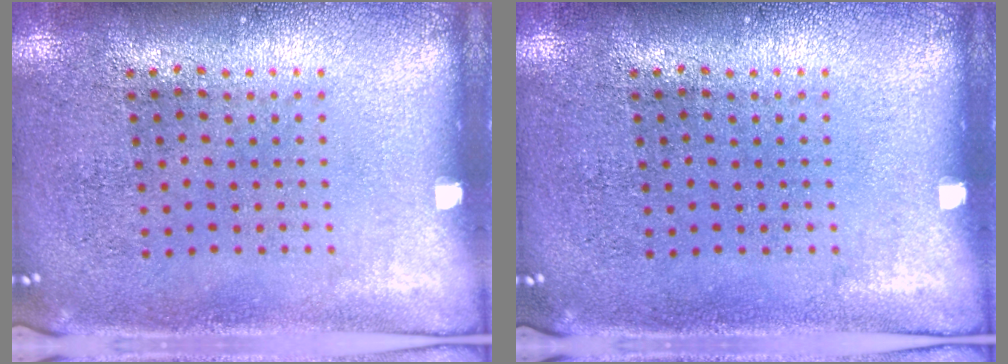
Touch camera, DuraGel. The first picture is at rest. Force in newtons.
{"total": 0.0}